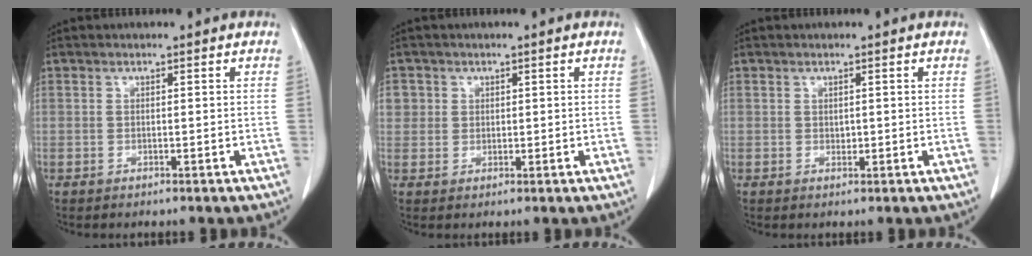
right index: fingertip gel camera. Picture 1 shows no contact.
{"total": 3.0, "force": [1.0, 2.8, 0.2], "torque": [0.010, 0.000, 0.016]}
{"total": 0.7, "force": [0.1, 0.5, 0.5], "torque": [-0.006, 0.000, 0.003]}